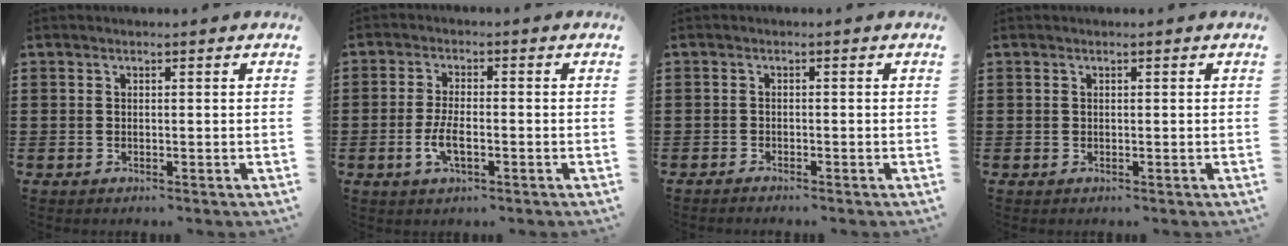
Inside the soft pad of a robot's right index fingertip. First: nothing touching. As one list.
[{"total": 4.2, "force": [-1.4, 1.4, 3.7], "torque": [-0.077, -0.002, -0.027]}, {"total": 0.9, "force": [-0.9, -0.1, 0.0], "torque": [-0.003, 0.000, -0.018]}, {"total": 0.0}]